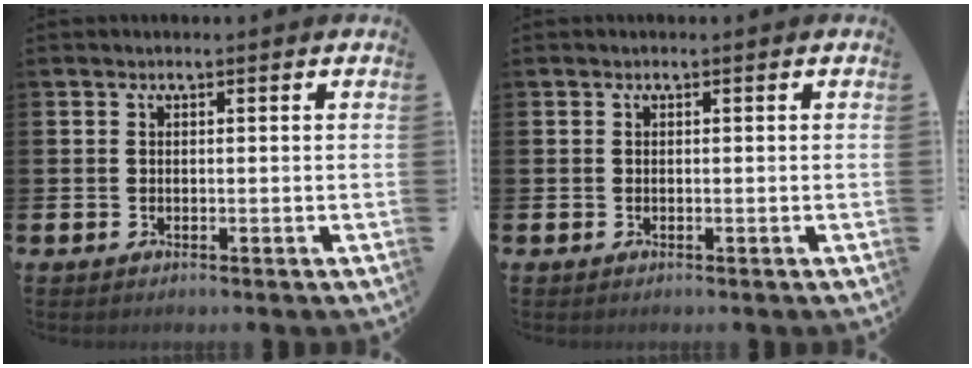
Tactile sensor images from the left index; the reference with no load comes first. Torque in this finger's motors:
{"motor_torque": [0.00, 0.00, 0.00, 0.00]}